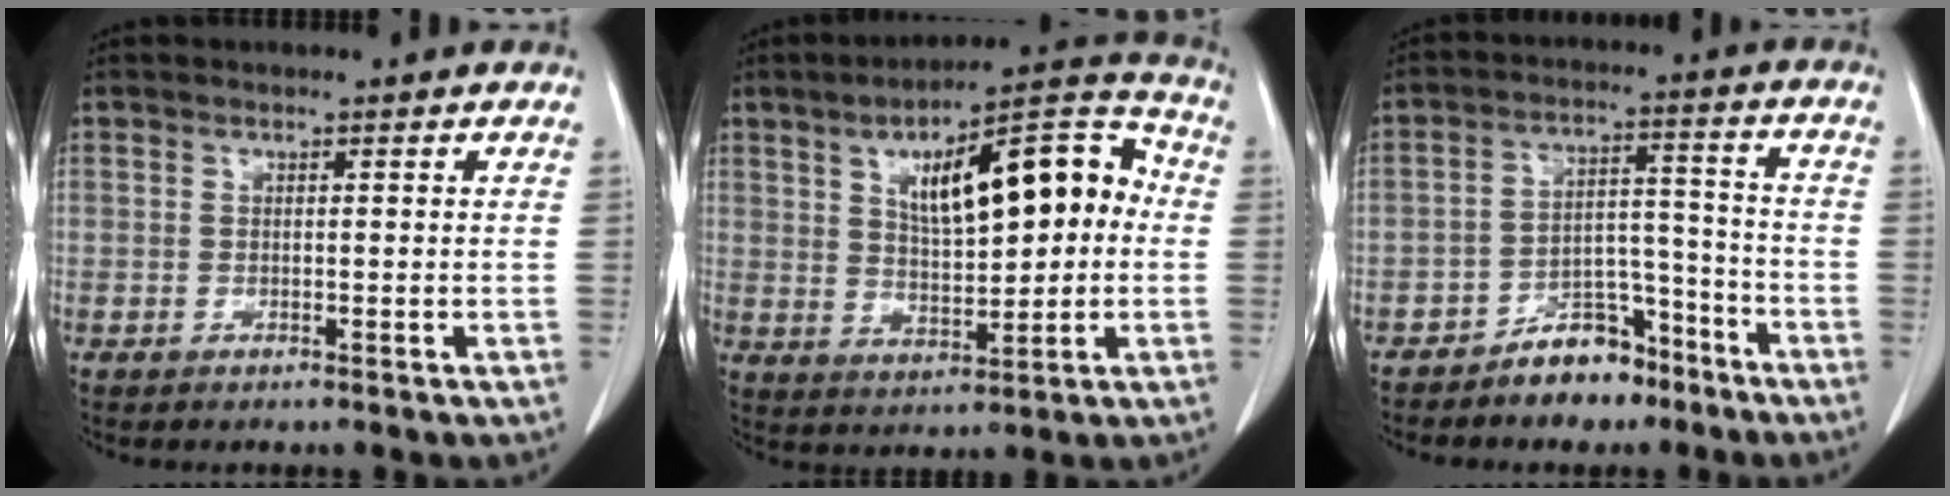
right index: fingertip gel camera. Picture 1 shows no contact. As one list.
[{"total": 16.5, "force": [3.0, 5.6, 15.2], "torque": [-0.224, 0.040, 0.051]}, {"total": 7.8, "force": [-5.9, 4.2, 3.1], "torque": [-0.043, 0.027, -0.096]}]